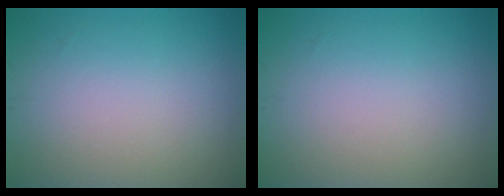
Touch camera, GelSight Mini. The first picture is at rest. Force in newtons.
{"total": 0.0}